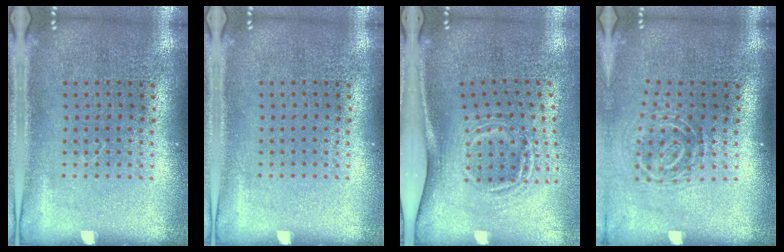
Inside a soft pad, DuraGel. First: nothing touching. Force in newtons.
{"total": 0.0}
{"total": 1.9, "press": 1.3, "slide": 1.4}
{"total": 1.9, "press": 1.2, "slide": 1.5}